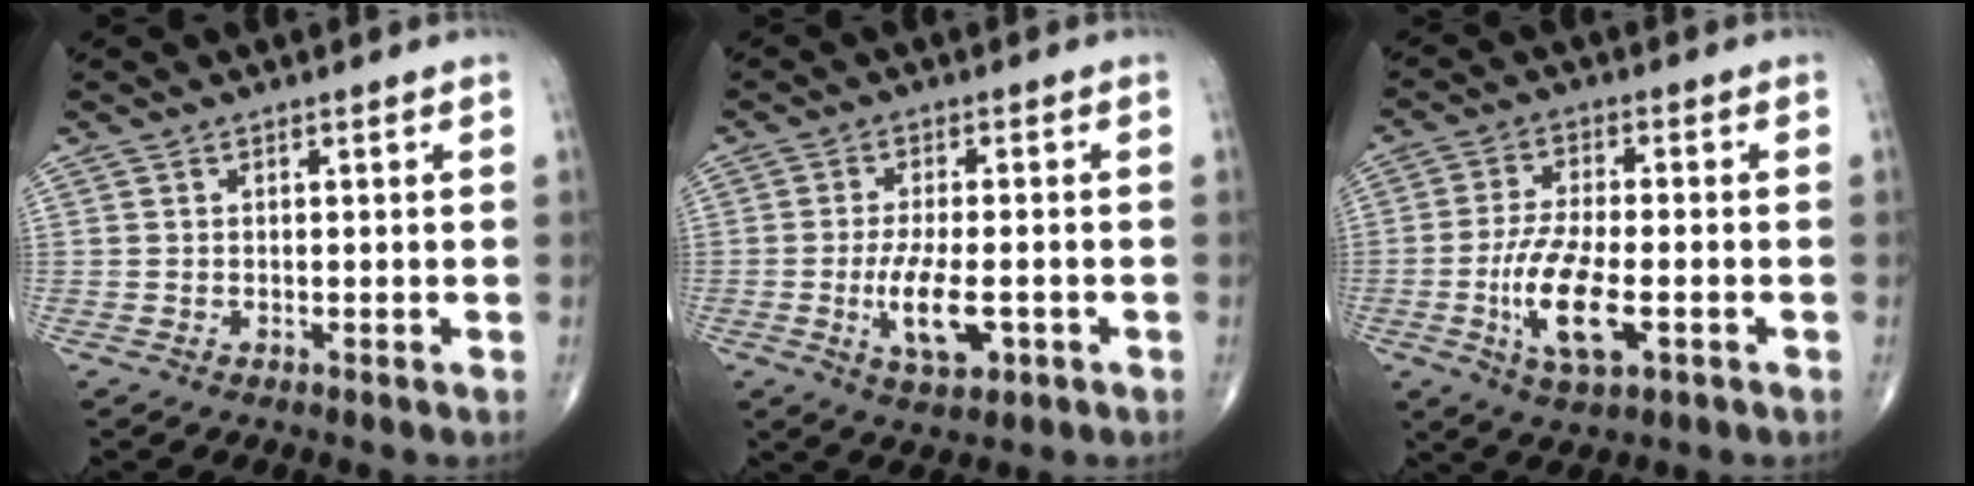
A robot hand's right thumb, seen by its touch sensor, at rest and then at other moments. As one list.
[{"total": 8.0, "force": [-2.2, 3.2, 7.0], "torque": [-0.128, -0.005, -0.034]}, {"total": 11.2, "force": [-3.2, 4.2, 9.9], "torque": [-0.196, 0.003, -0.056]}]